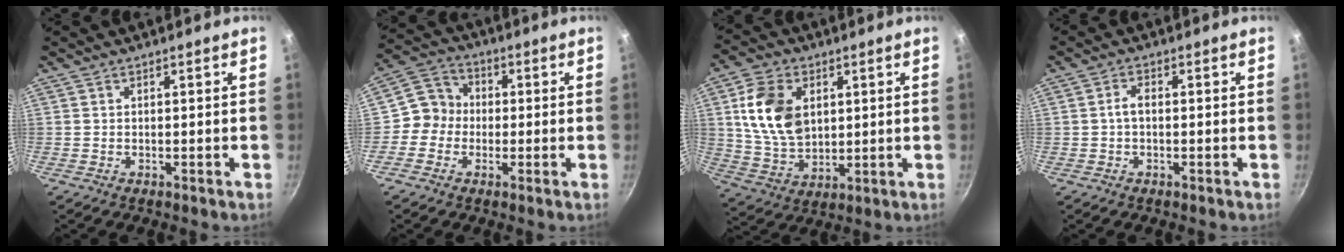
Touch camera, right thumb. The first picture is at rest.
{"total": 7.0, "force": [-0.8, 6.6, 2.2], "torque": [-0.001, 0.020, -0.037]}
{"total": 13.9, "force": [3.2, 9.7, 9.4], "torque": [-0.157, -0.015, 0.071]}
{"total": 2.4, "force": [-0.2, 1.3, 1.9], "torque": [-0.035, 0.012, -0.006]}